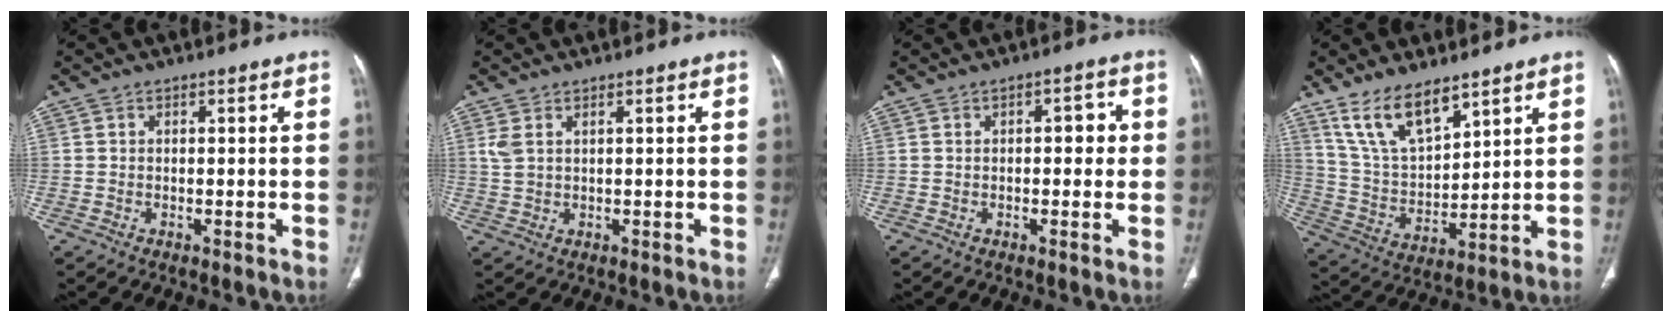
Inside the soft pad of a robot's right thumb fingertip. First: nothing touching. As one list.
[{"total": 2.7, "force": [1.2, 1.3, 2.0], "torque": [-0.048, 0.004, 0.034]}, {"total": 3.8, "force": [0.2, 2.1, 3.2], "torque": [-0.020, 0.007, -0.004]}, {"total": 12.8, "force": [9.0, 5.2, 7.5], "torque": [-0.121, -0.043, 0.188]}]